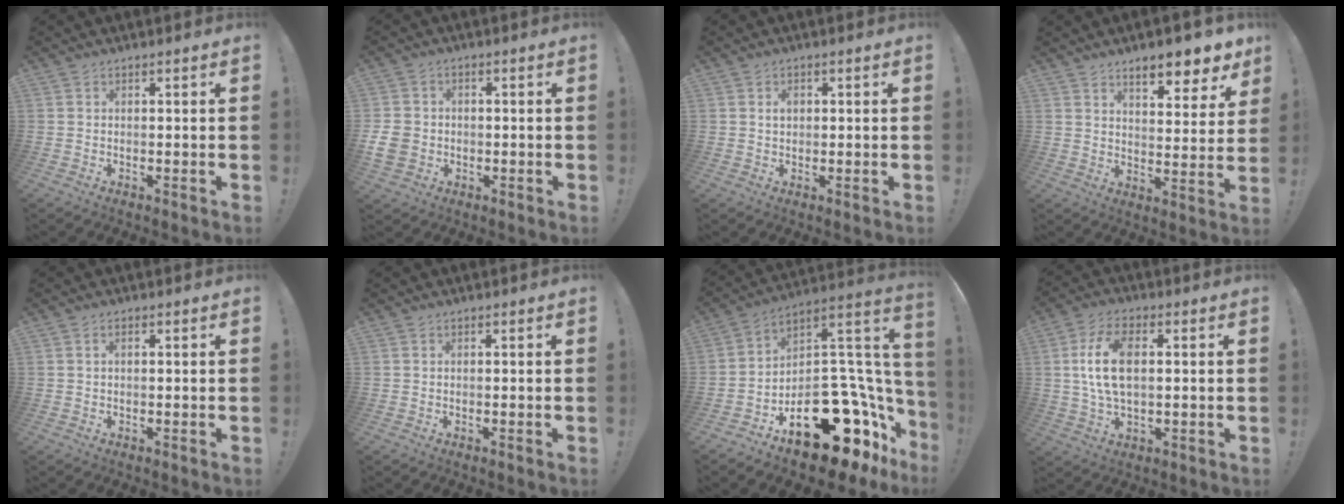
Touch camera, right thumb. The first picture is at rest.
{"total": 7.2, "force": [-1.4, 6.1, 3.5], "torque": [-0.075, 0.006, -0.025]}
{"total": 2.4, "force": [0.5, 2.0, 1.1], "torque": [-0.004, -0.002, 0.004]}
{"total": 9.5, "force": [7.3, 2.5, 5.4], "torque": [-0.062, -0.060, 0.124]}
{"total": 1.3, "force": [0.3, 0.7, 1.0], "torque": [-0.026, 0.005, 0.005]}
{"total": 0.0}
{"total": 22.9, "force": [-12.0, 12.6, 14.8], "torque": [-0.136, 0.046, -0.170]}
{"total": 12.0, "force": [1.7, 7.0, 9.6], "torque": [-0.177, -0.001, 0.030]}